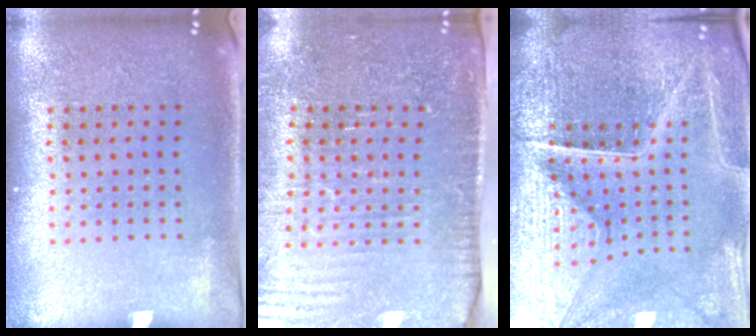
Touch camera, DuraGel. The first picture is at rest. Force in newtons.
{"total": 3.7, "press": 3.5, "slide": 1.2}
{"total": 5.6, "press": 5.2, "slide": 2.0}